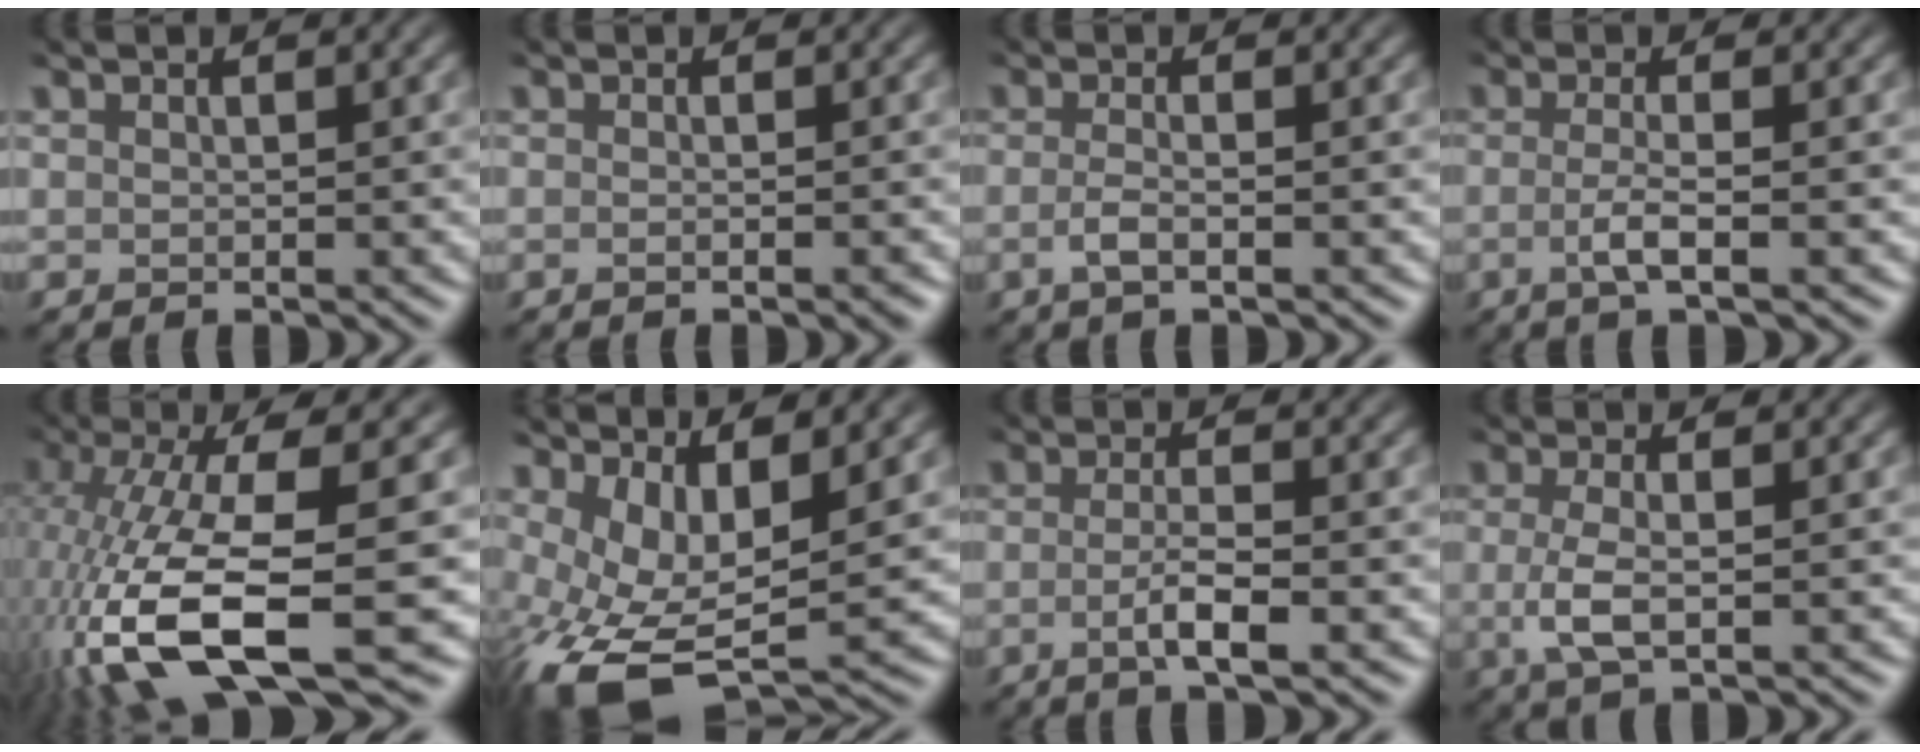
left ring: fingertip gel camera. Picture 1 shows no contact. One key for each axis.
{"total": 2.3, "fx": 0.0, "fy": 1.0, "fz": 2.0, "tx": -0.016, "ty": 0.006, "tz": -0.027}
{"total": 2.3, "fx": -1.4, "fy": 0.5, "fz": 1.8, "tx": -0.037, "ty": -0.003, "tz": -0.022}
{"total": 3.1, "fx": -1.5, "fy": 0.7, "fz": 2.7, "tx": -0.049, "ty": -0.009, "tz": -0.023}
{"total": 13.2, "fx": -5.4, "fy": 3.9, "fz": 11.4, "tx": -0.251, "ty": -0.024, "tz": -0.076}
{"total": 11.2, "fx": -1.0, "fy": 5.9, "fz": 9.5, "tx": -0.213, "ty": -0.036, "tz": 0.014}
{"total": 3.5, "fx": -1.8, "fy": 0.7, "fz": 2.9, "tx": -0.053, "ty": -0.012, "tz": -0.024}
{"total": 3.0, "fx": -1.1, "fy": 0.8, "fz": 2.7, "tx": -0.060, "ty": -0.001, "tz": -0.012}